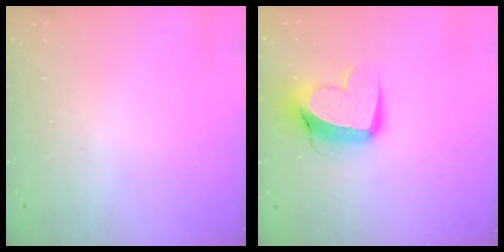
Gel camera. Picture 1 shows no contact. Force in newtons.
{"total": 13.0, "press": 12.9, "slide": 1.7}